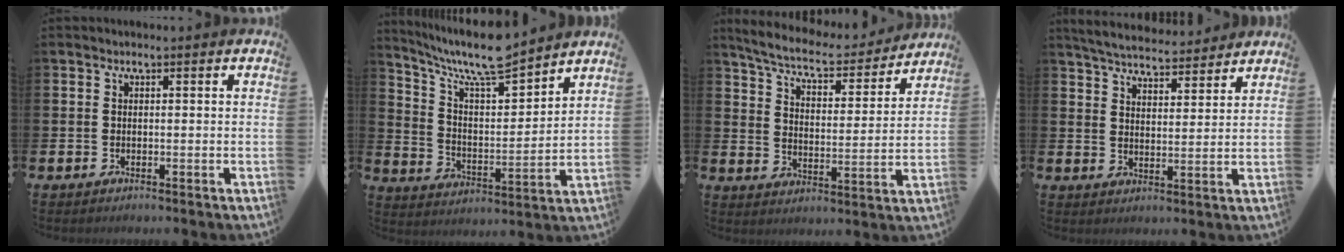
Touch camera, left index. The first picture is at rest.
{"total": 9.3, "force": [8.5, 1.3, 3.5], "torque": [-0.099, -0.058, 0.147]}
{"total": 7.2, "force": [6.7, 1.1, 2.5], "torque": [-0.079, -0.046, 0.112]}
{"total": 5.7, "force": [5.5, 0.8, 0.8], "torque": [-0.032, -0.036, 0.097]}